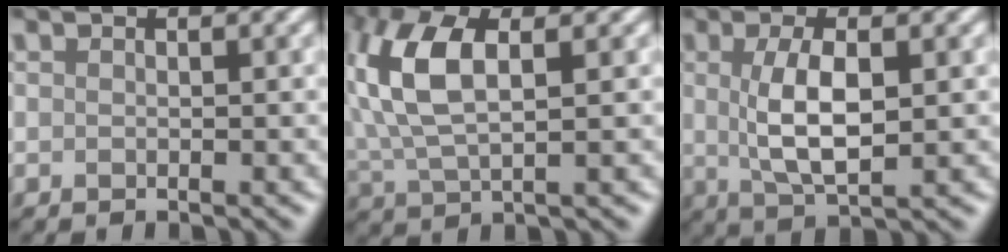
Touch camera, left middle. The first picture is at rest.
{"total": 7.0, "force": [1.6, 3.2, 6.0], "torque": [-0.148, 0.016, 0.032]}
{"total": 4.7, "force": [0.5, 1.5, 4.5], "torque": [-0.091, 0.005, 0.018]}